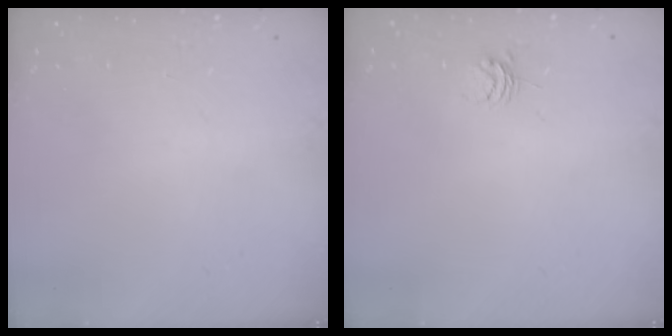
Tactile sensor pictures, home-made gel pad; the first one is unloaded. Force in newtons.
{"total": 3.7, "press": 3.7, "slide": 0.5}